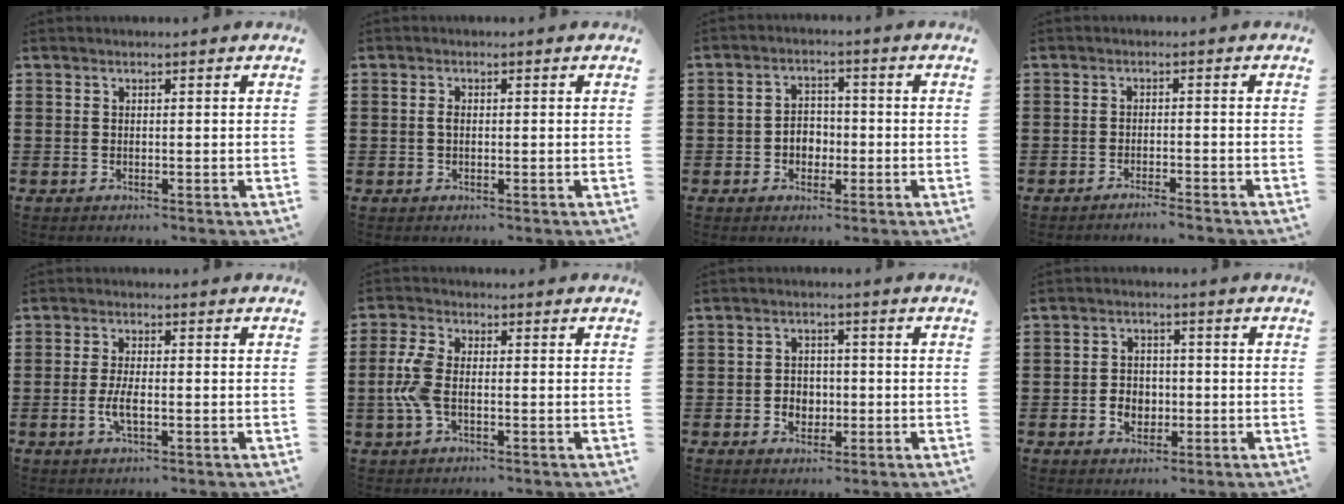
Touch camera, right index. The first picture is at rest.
{"total": 1.1, "force": [-0.1, 0.5, 1.0], "torque": [-0.020, 0.000, -0.002]}
{"total": 3.4, "force": [-1.1, 2.7, 1.8], "torque": [-0.031, 0.002, -0.026]}
{"total": 1.9, "force": [-1.8, -0.3, 0.5], "torque": [-0.010, 0.001, -0.036]}
{"total": 3.5, "force": [-1.0, 0.8, 3.2], "torque": [-0.070, -0.006, -0.021]}
{"total": 5.7, "force": [-0.9, 2.8, 4.9], "torque": [-0.129, -0.006, -0.026]}
{"total": 3.1, "force": [-1.0, 2.5, 1.5], "torque": [-0.028, -0.001, -0.025]}
{"total": 3.5, "force": [-1.1, 2.8, 1.9], "torque": [-0.035, -0.002, -0.024]}